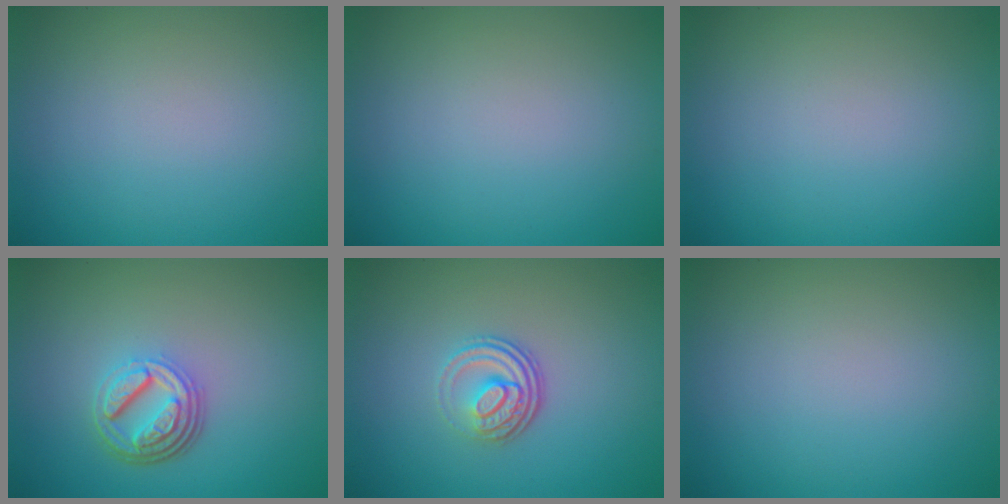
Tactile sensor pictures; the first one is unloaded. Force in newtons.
{"total": 0.0}
{"total": 0.0}
{"total": 4.6, "press": 3.4, "slide": 3.1}
{"total": 3.5, "press": 2.6, "slide": 2.4}
{"total": 0.0}